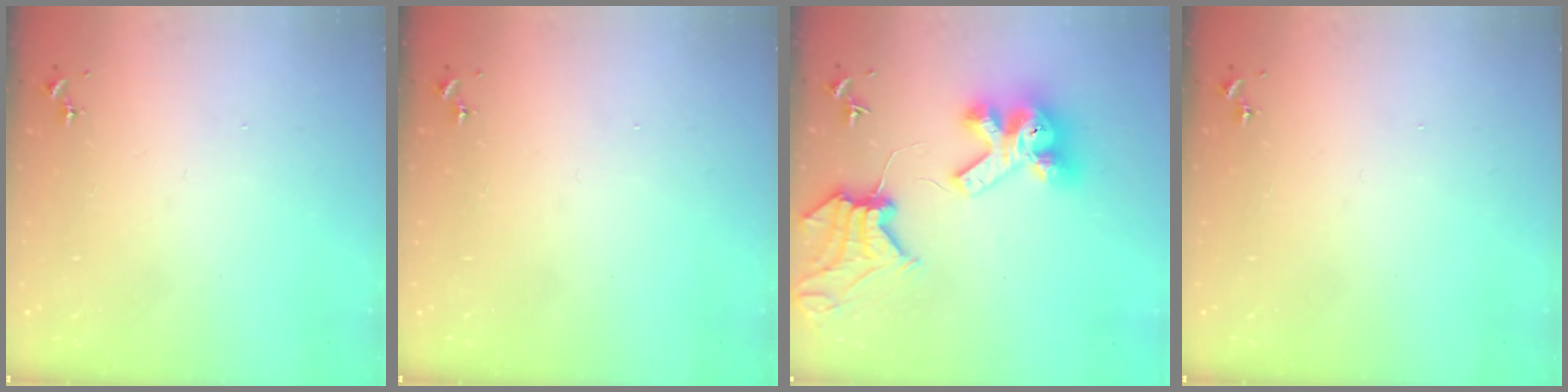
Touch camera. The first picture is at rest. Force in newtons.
{"total": 0.0}
{"total": 15.7, "press": 15.6, "slide": 2.0}
{"total": 0.0}